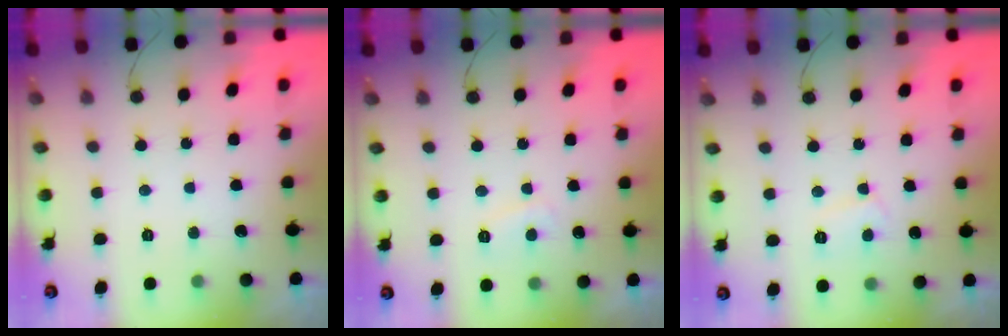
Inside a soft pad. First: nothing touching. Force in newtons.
{"total": 2.9, "press": 2.9, "slide": 0.5}
{"total": 5.3, "press": 5.3, "slide": 0.4}